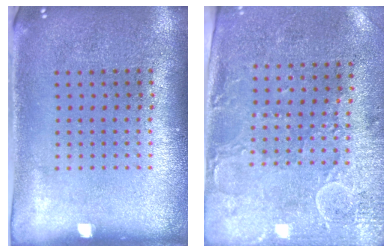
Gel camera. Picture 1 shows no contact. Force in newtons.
{"total": 2.9, "press": 2.3, "slide": 1.7}